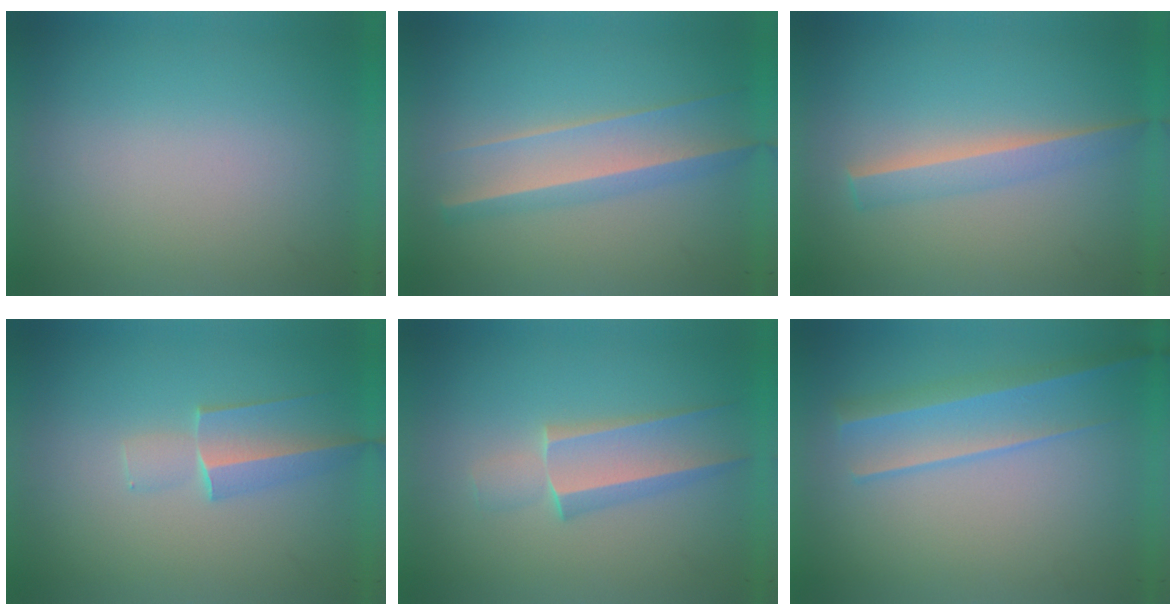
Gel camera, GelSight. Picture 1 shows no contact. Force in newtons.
{"total": 9.1}
{"total": 2.4}
{"total": 1.8}
{"total": 2.2}
{"total": 2.2}